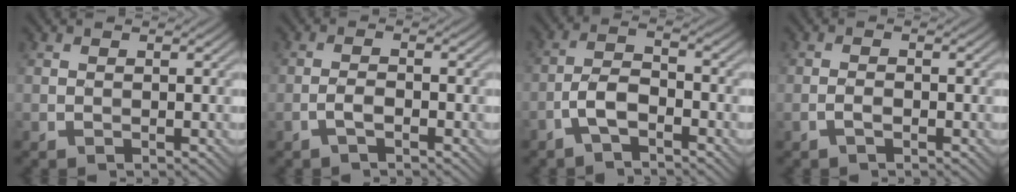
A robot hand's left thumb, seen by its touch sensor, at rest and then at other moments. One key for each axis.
{"total": 2.0, "fx": -1.3, "fy": 0.4, "fz": 1.5, "tx": -0.033, "ty": 0.006, "tz": -0.029}
{"total": 4.2, "fx": -2.6, "fy": 1.3, "fz": 3.0, "tx": -0.064, "ty": 0.011, "tz": -0.060}
{"total": 1.5, "fx": -0.9, "fy": 0.5, "fz": 1.1, "tx": -0.024, "ty": 0.004, "tz": -0.021}